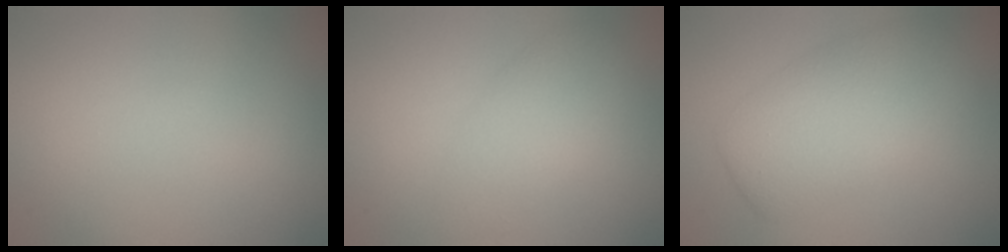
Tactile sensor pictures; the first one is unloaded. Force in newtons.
{"total": 2.9, "press": 2.9, "slide": 0.1}
{"total": 6.0, "press": 6.0, "slide": 0.3}